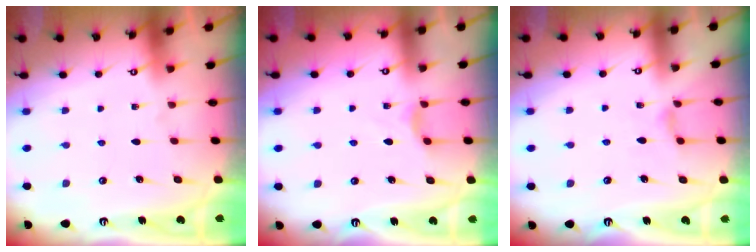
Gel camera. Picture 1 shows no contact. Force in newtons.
{"total": 2.9, "press": 2.9, "slide": 0.5}
{"total": 2.3, "press": 2.2, "slide": 0.5}